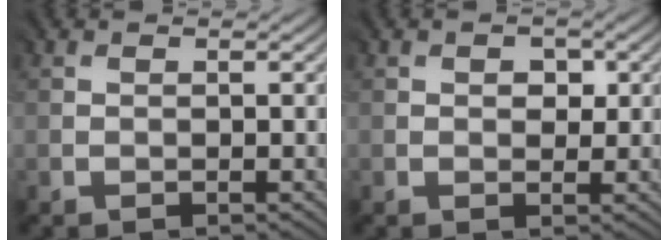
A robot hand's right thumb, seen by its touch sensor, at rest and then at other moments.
{"total": 2.1, "force": [0.7, 1.5, 1.3], "torque": [-0.018, -0.001, 0.011]}